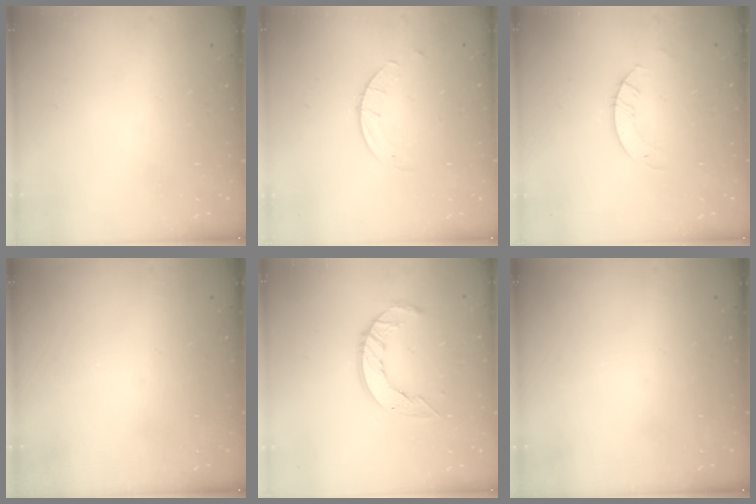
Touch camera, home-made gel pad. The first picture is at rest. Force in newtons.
{"total": 4.0, "press": 4.0, "slide": 0.4}
{"total": 3.2, "press": 3.2, "slide": 0.2}
{"total": 0.0}
{"total": 10.8, "press": 10.8, "slide": 1.0}
{"total": 0.0}